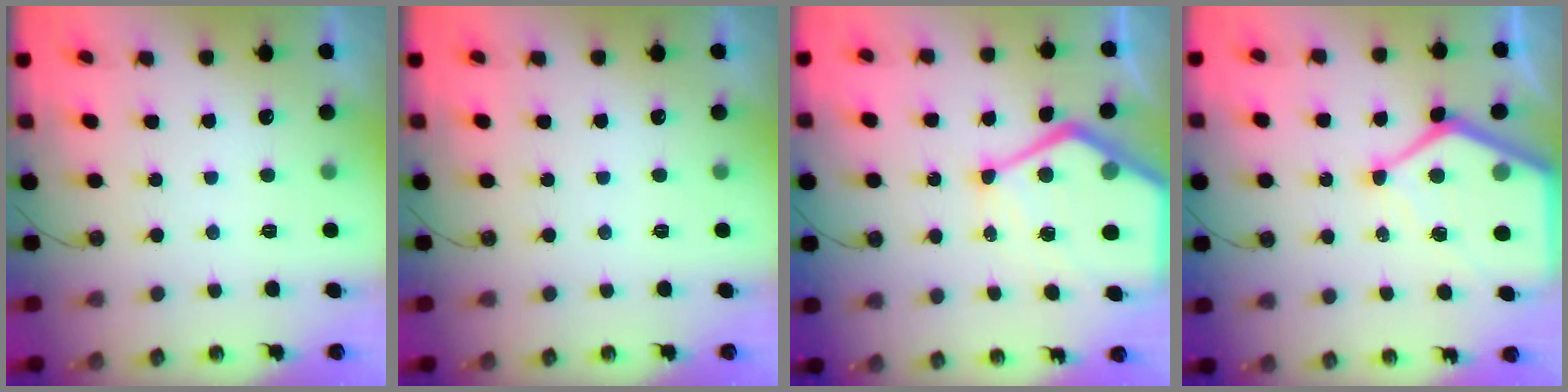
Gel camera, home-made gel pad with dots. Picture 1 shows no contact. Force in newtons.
{"total": 0.0}
{"total": 20.5, "press": 20.4, "slide": 2.2}
{"total": 15.5, "press": 15.5, "slide": 1.4}